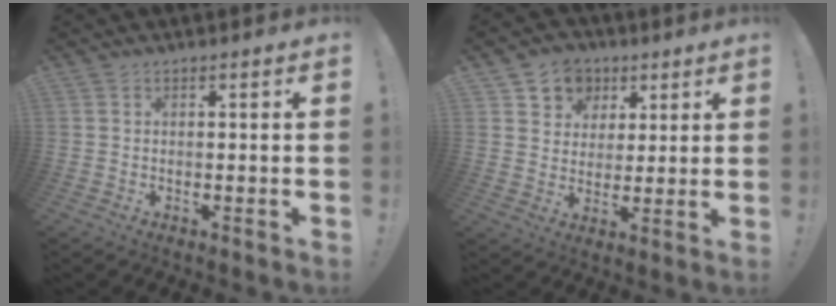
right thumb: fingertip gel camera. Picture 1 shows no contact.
{"total": 8.5, "force": [3.6, 7.5, 1.7], "torque": [-0.019, -0.025, 0.070]}